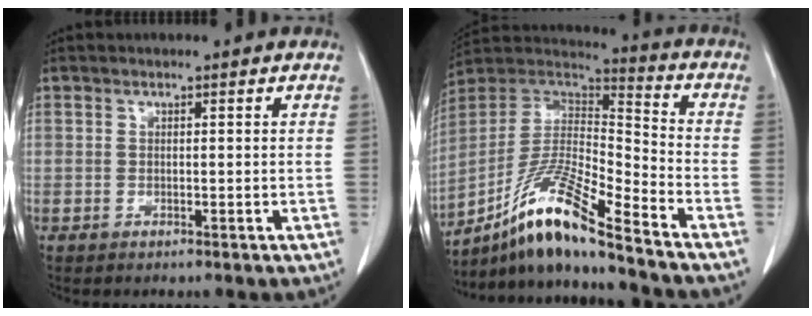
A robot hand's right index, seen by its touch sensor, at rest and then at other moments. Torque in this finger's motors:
{"motor_torque": [0.83, -0.81, 0.53, 0.16]}